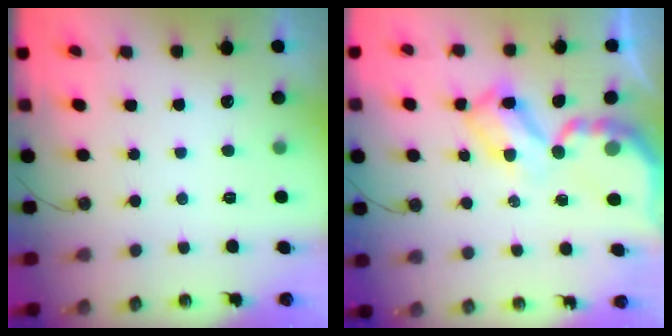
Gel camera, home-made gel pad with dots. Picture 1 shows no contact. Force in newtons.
{"total": 9.0, "press": 9.0, "slide": 0.6}